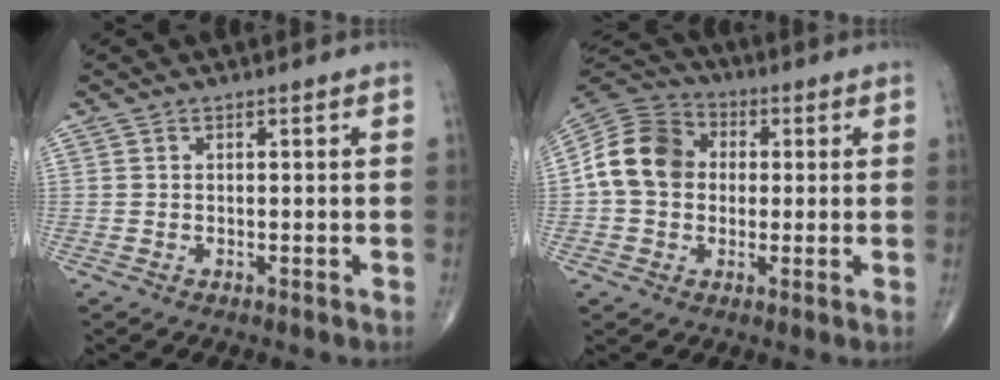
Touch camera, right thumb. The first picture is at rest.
{"total": 12.3, "force": [0.7, 10.0, 7.0], "torque": [-0.113, 0.027, 0.001]}